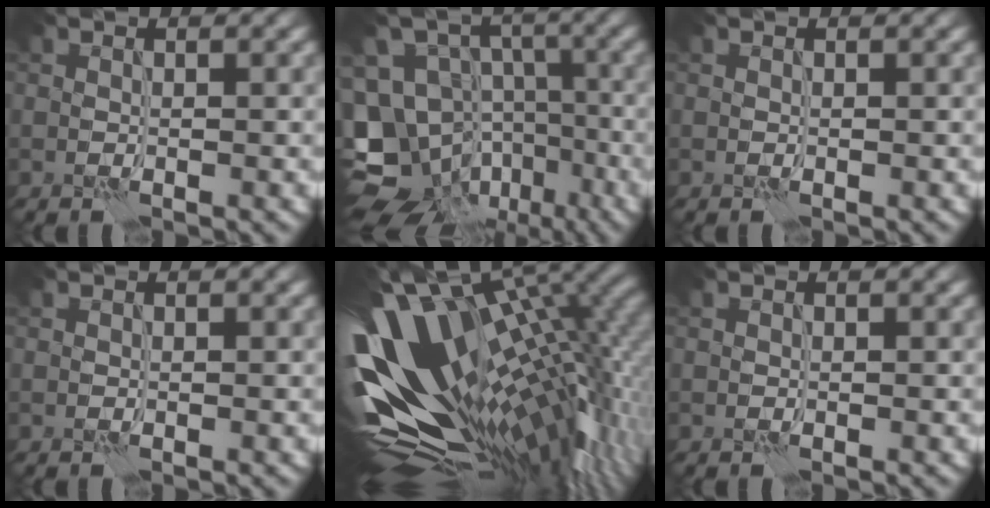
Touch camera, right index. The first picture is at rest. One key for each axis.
{"total": 11.4, "fx": -6.1, "fy": 8.7, "fz": 4.1, "tx": -0.072, "ty": 0.008, "tz": -0.091}
{"total": 0.0}
{"total": 0.0}
{"total": 17.8, "fx": 2.8, "fy": 7.4, "fz": 16.0, "tx": -0.297, "ty": -0.024, "tz": 0.073}
{"total": 0.0}